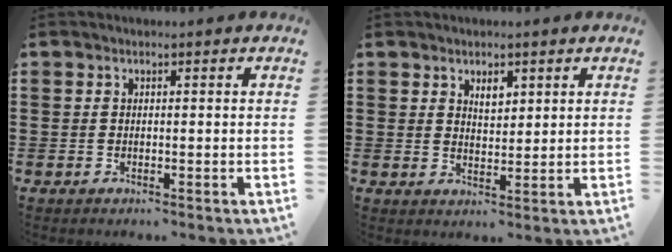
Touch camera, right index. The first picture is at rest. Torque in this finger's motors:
{"motor_torque": [0.56, 0.35, 0.06, 0.05]}